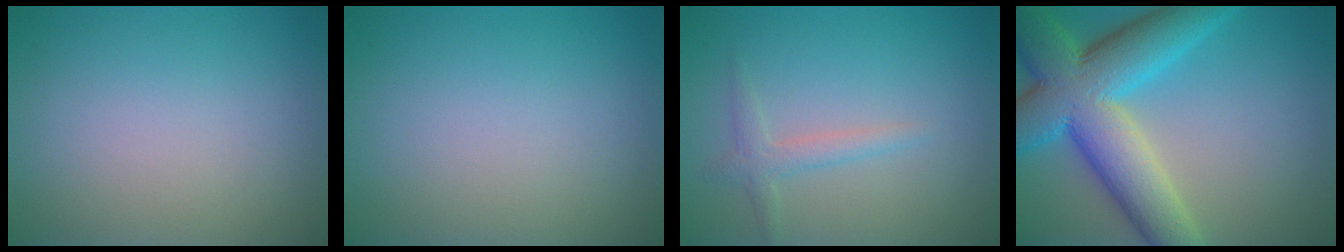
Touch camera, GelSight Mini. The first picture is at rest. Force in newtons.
{"total": 0.0}
{"total": 1.6, "press": 1.6, "slide": 0.1}
{"total": 11.6, "press": 11.6, "slide": 0.3}